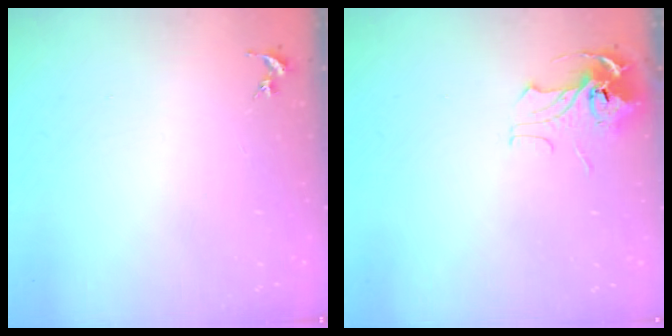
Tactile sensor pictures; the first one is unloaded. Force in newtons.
{"total": 8.5, "press": 8.4, "slide": 0.6}